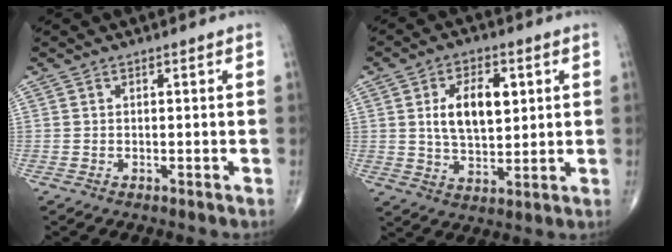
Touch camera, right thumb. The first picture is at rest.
{"total": 10.8, "force": [2.5, 6.0, 8.6], "torque": [-0.125, -0.007, 0.046]}